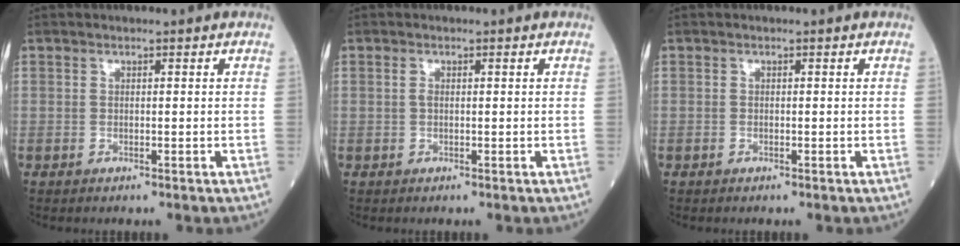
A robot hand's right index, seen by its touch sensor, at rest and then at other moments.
{"total": 1.0, "force": [0.2, 0.4, 0.9], "torque": [-0.019, 0.007, 0.004]}
{"total": 0.0}